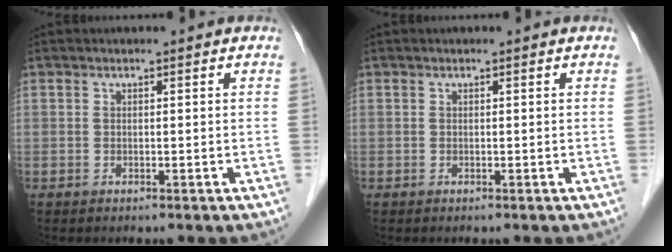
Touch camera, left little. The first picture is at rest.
{"total": 0.0}